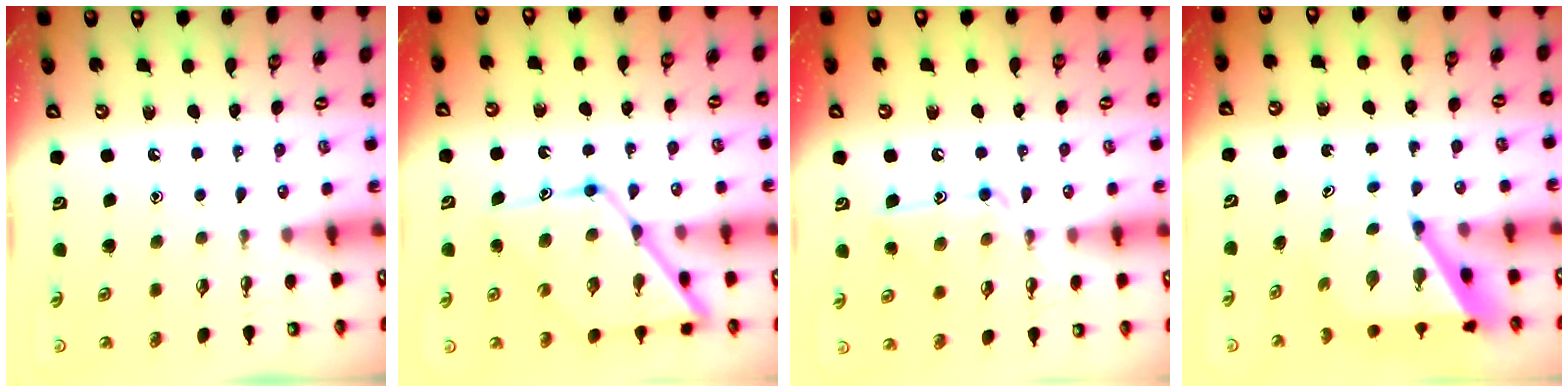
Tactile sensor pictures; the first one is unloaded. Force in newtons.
{"total": 14.8, "press": 14.7, "slide": 1.3}
{"total": 12.9, "press": 12.9, "slide": 1.0}
{"total": 7.6, "press": 7.5, "slide": 0.5}